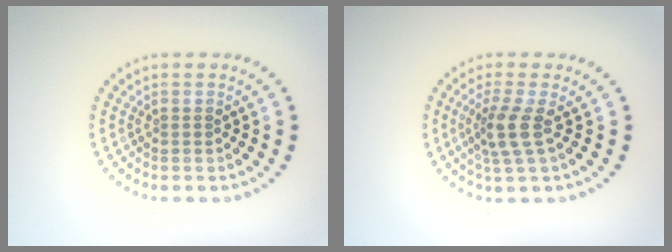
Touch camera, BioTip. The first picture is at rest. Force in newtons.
{"total": 2.6, "press": 2.0, "slide": 1.7}